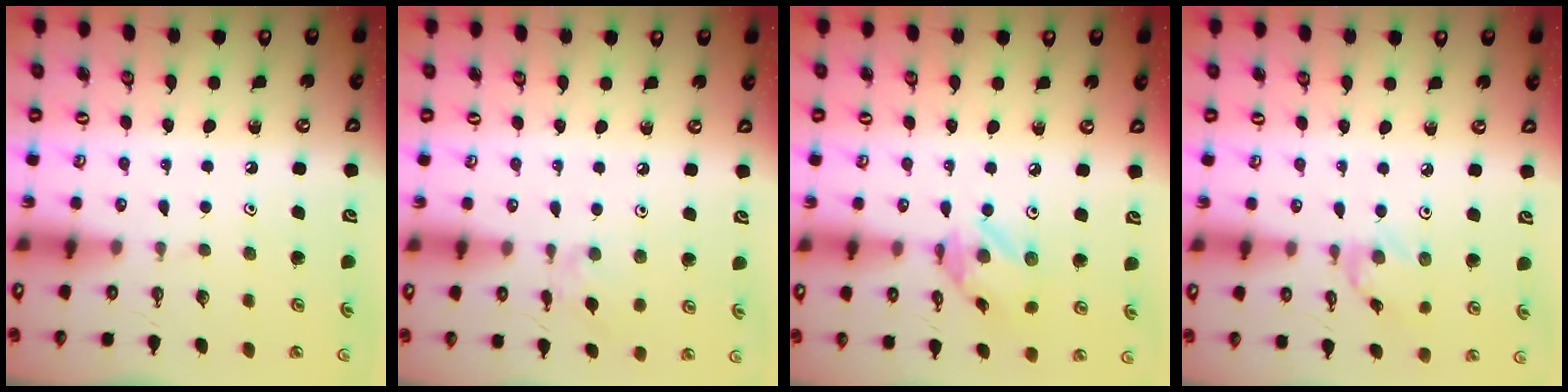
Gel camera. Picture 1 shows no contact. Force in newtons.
{"total": 1.1, "press": 1.0, "slide": 0.2}
{"total": 7.8, "press": 7.8, "slide": 0.5}
{"total": 0.9, "press": 0.8, "slide": 0.3}